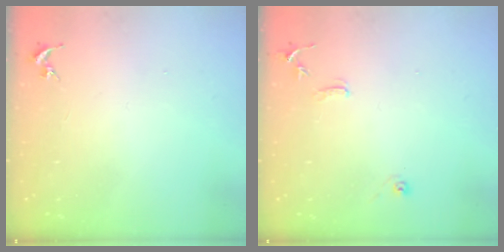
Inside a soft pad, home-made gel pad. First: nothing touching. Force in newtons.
{"total": 7.6, "press": 7.5, "slide": 0.9}